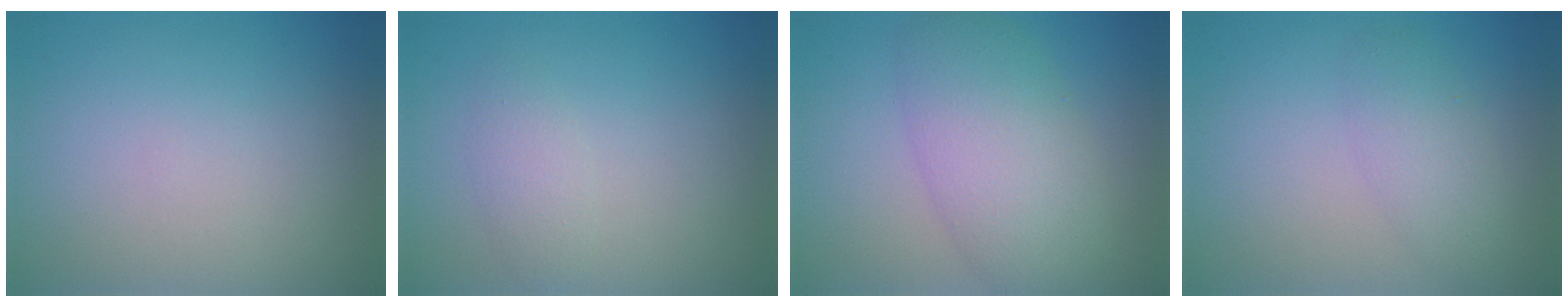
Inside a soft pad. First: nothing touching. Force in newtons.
{"total": 1.6, "press": 1.6, "slide": 0.1}
{"total": 6.9, "press": 6.9, "slide": 0.1}
{"total": 2.4, "press": 2.4, "slide": 0.2}